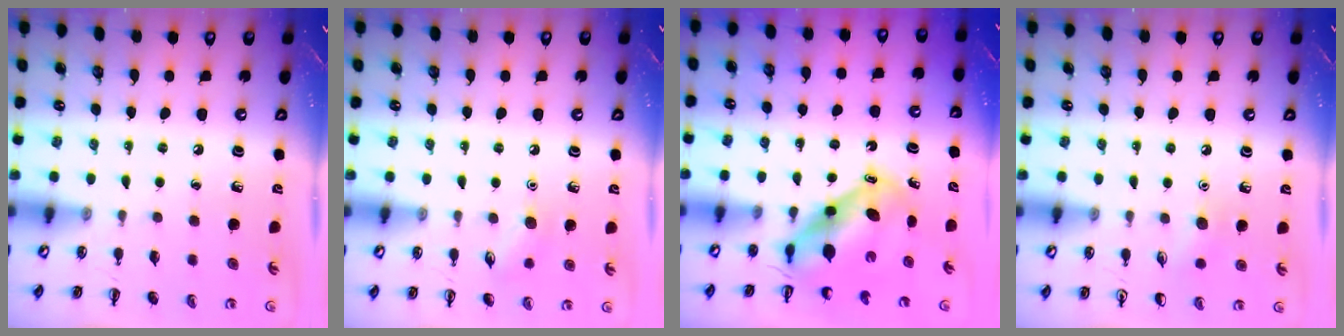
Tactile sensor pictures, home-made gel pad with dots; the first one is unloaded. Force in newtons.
{"total": 6.9, "press": 6.7, "slide": 1.9}
{"total": 6.4, "press": 6.2, "slide": 1.6}
{"total": 5.7, "press": 5.5, "slide": 1.6}